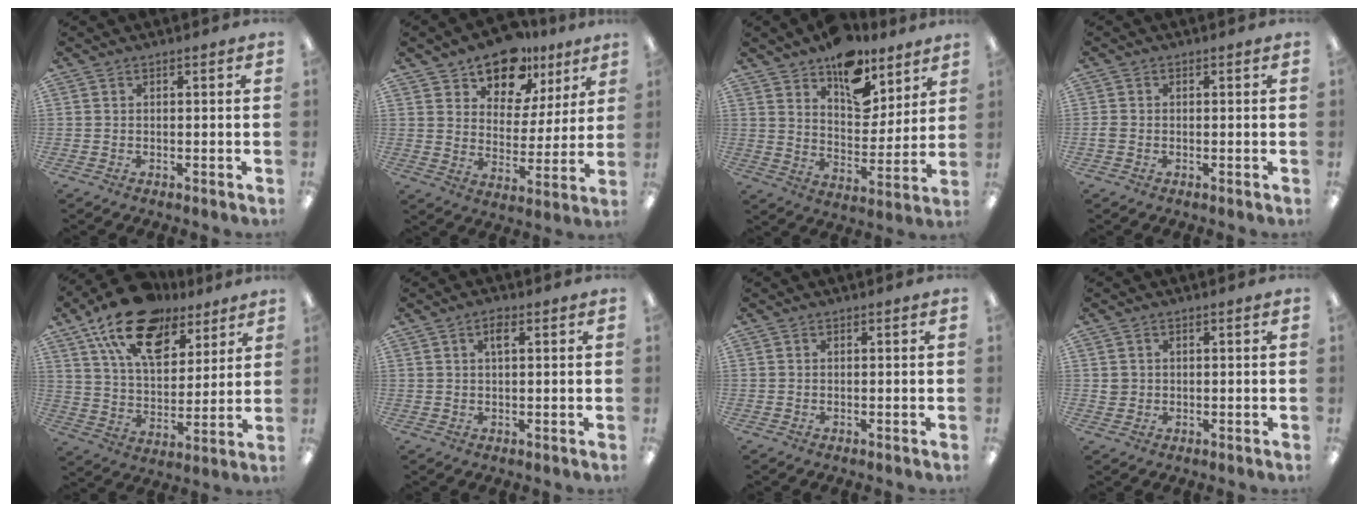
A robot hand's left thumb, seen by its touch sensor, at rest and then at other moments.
{"total": 13.1, "force": [10.4, 7.2, 3.2], "torque": [-0.051, -0.080, 0.194]}
{"total": 13.9, "force": [10.1, 7.4, 6.1], "torque": [-0.085, -0.063, 0.183]}
{"total": 1.4, "force": [-0.4, 1.1, 0.8], "torque": [-0.014, 0.003, -0.008]}
{"total": 19.1, "force": [12.8, 9.9, 10.2], "torque": [-0.188, -0.060, 0.231]}
{"total": 2.8, "force": [1.3, 1.1, 2.3], "torque": [-0.041, 0.003, 0.019]}
{"total": 0.0}
{"total": 1.8, "force": [0.4, 1.7, 0.3], "torque": [-0.009, 0.004, 0.007]}